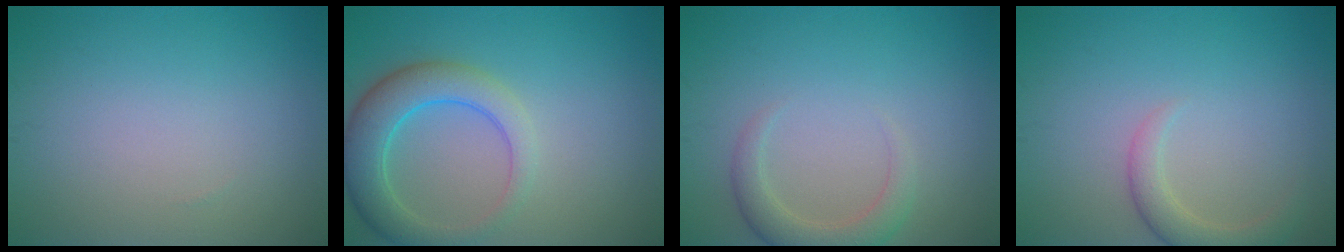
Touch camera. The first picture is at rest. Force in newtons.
{"total": 5.1, "press": 5.1, "slide": 0.5}
{"total": 2.8, "press": 2.8, "slide": 0.4}
{"total": 2.6, "press": 2.5, "slide": 0.4}